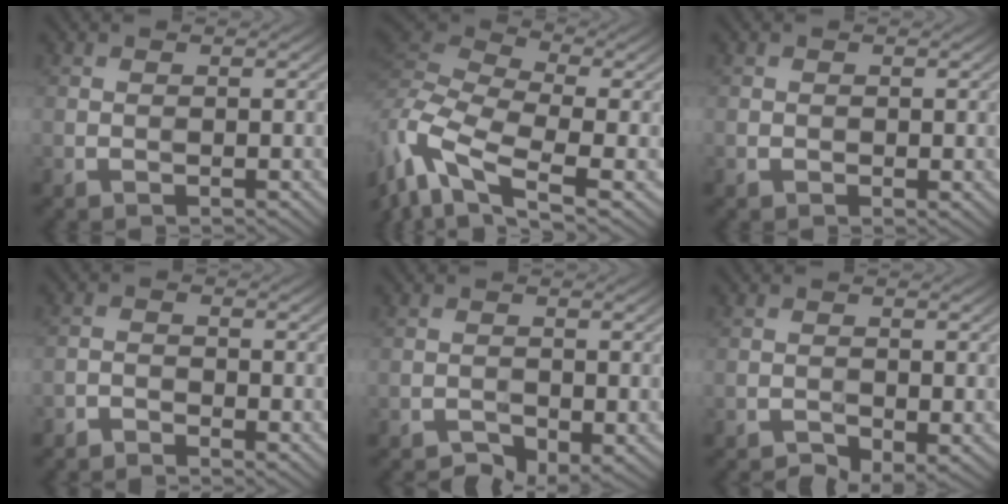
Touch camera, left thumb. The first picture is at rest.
{"total": 13.2, "force": [-5.4, 5.9, 10.5], "torque": [-0.270, -0.002, -0.105]}
{"total": 0.9, "force": [-0.2, 0.7, 0.6], "torque": [-0.006, -0.002, -0.002]}
{"total": 1.8, "force": [-1.7, 0.5, 0.6], "torque": [-0.013, -0.002, -0.037]}
{"total": 3.9, "force": [-3.0, 1.2, 2.1], "torque": [-0.032, -0.001, -0.042]}
{"total": 3.8, "force": [-2.7, 1.1, 2.5], "torque": [-0.037, -0.003, -0.036]}